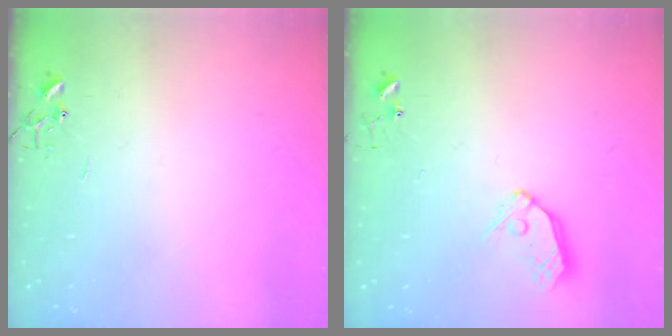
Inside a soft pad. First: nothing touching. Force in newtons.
{"total": 9.5, "press": 9.5, "slide": 0.9}